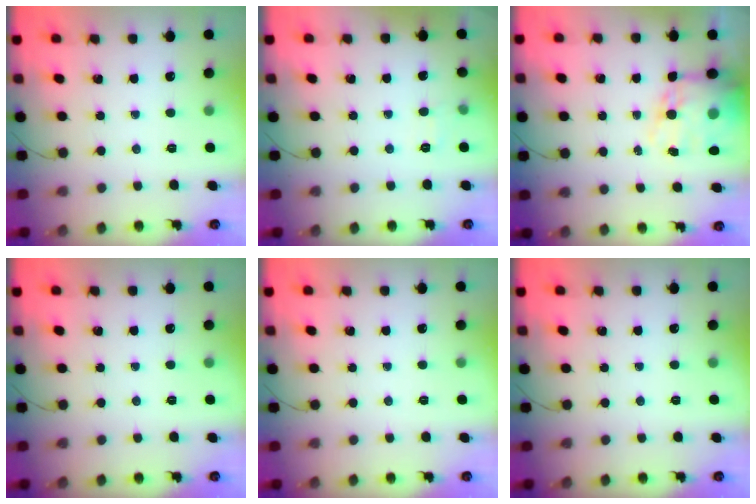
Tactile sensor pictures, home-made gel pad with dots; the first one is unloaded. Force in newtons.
{"total": 2.7, "press": 2.2, "slide": 1.6}
{"total": 15.3, "press": 14.8, "slide": 3.9}
{"total": 0.0}
{"total": 0.0}
{"total": 0.0}